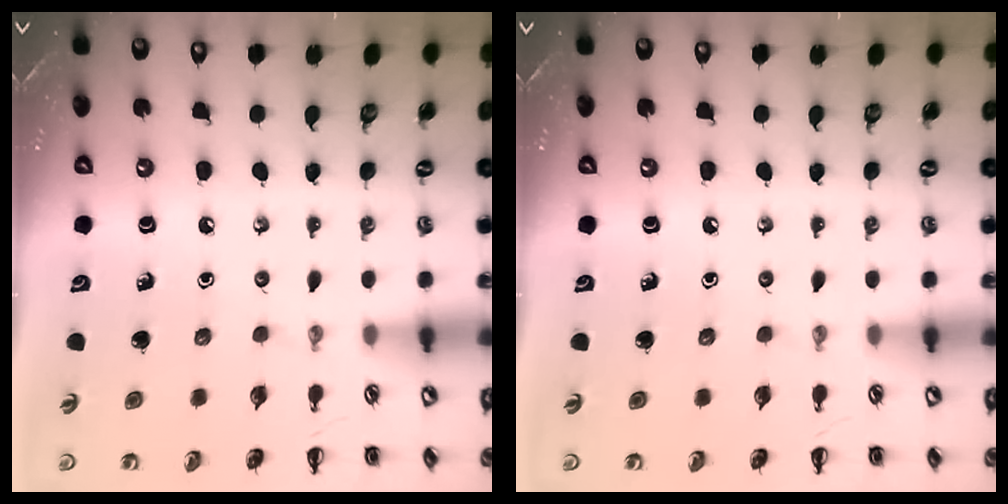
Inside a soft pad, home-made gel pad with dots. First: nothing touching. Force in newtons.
{"total": 0.0}